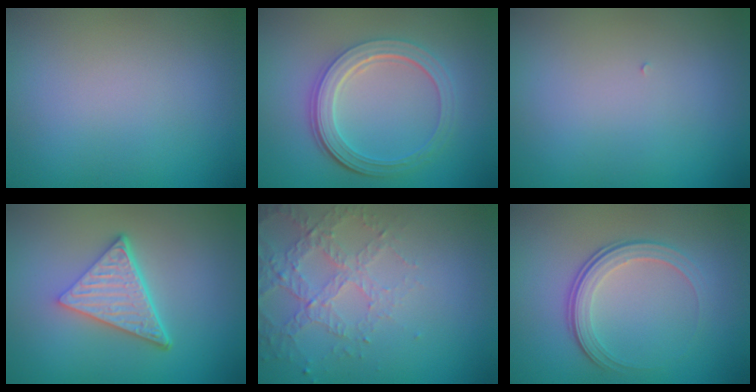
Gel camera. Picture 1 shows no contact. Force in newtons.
{"total": 5.1, "press": 3.7, "slide": 3.5}
{"total": 0.0}
{"total": 5.1, "press": 3.6, "slide": 3.7}
{"total": 4.1, "press": 3.1, "slide": 2.8}
{"total": 3.6, "press": 2.5, "slide": 2.5}